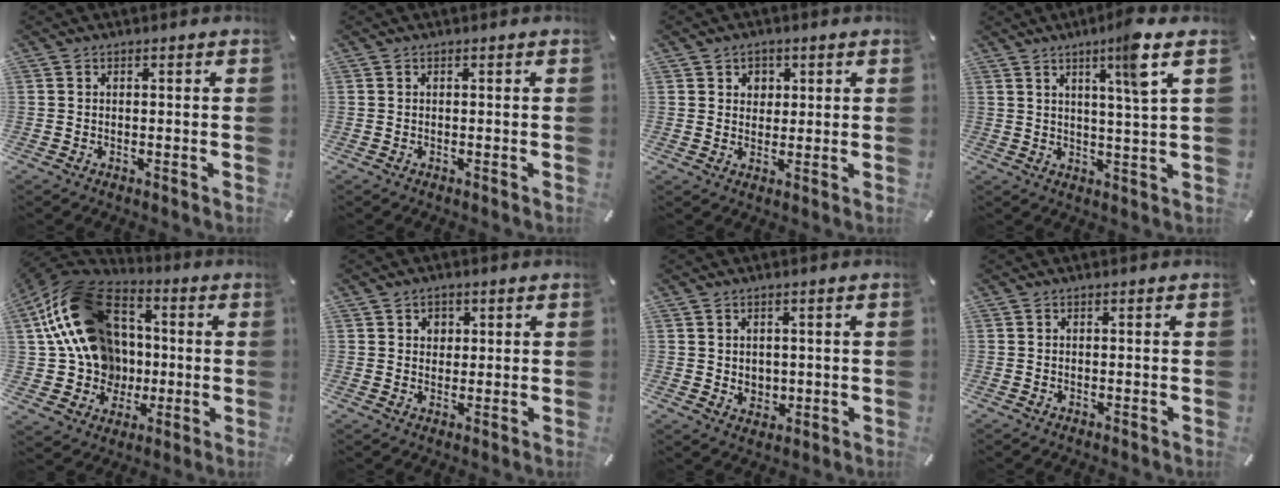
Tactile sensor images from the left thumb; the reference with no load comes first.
{"total": 0.0}
{"total": 3.3, "force": [1.1, 3.0, 0.5], "torque": [0.007, -0.002, 0.013]}
{"total": 8.5, "force": [4.6, -0.3, 7.1], "torque": [-0.117, -0.019, 0.068]}
{"total": 21.3, "force": [4.1, 17.4, 11.5], "torque": [-0.233, -0.008, 0.086]}
{"total": 2.6, "force": [1.0, 2.4, 0.6], "torque": [0.000, -0.001, 0.013]}
{"total": 3.3, "force": [0.8, 3.0, 0.8], "torque": [-0.004, -0.002, 0.013]}
{"total": 0.0}